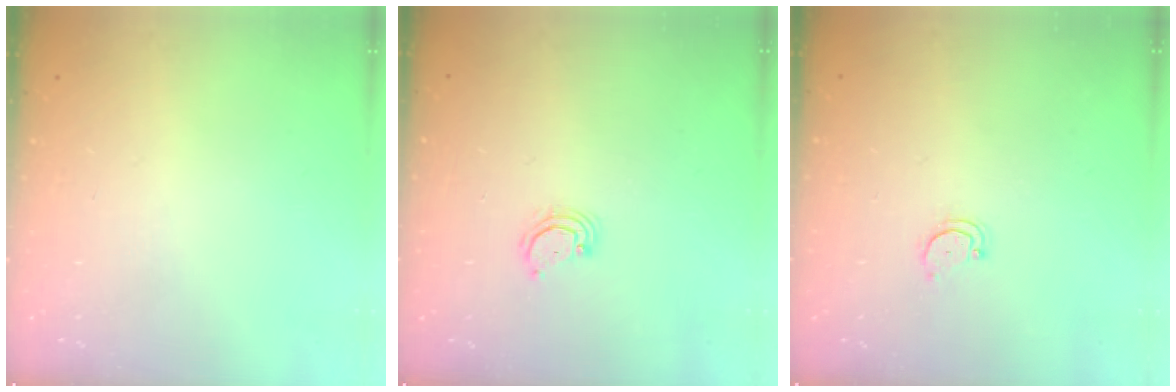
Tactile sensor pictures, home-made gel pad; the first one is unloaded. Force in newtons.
{"total": 2.9, "press": 2.9, "slide": 0.2}
{"total": 3.0, "press": 3.0, "slide": 0.2}